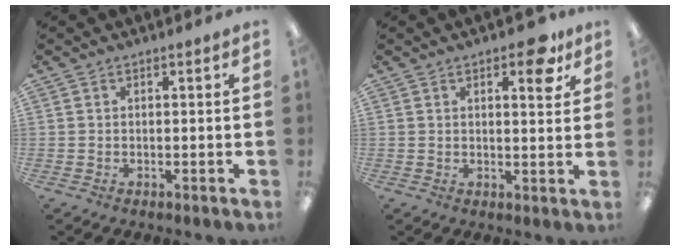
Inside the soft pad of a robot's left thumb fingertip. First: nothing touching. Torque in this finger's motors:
{"motor_torque": [-0.14, 0.22, -0.37, 0.24, 0.01]}